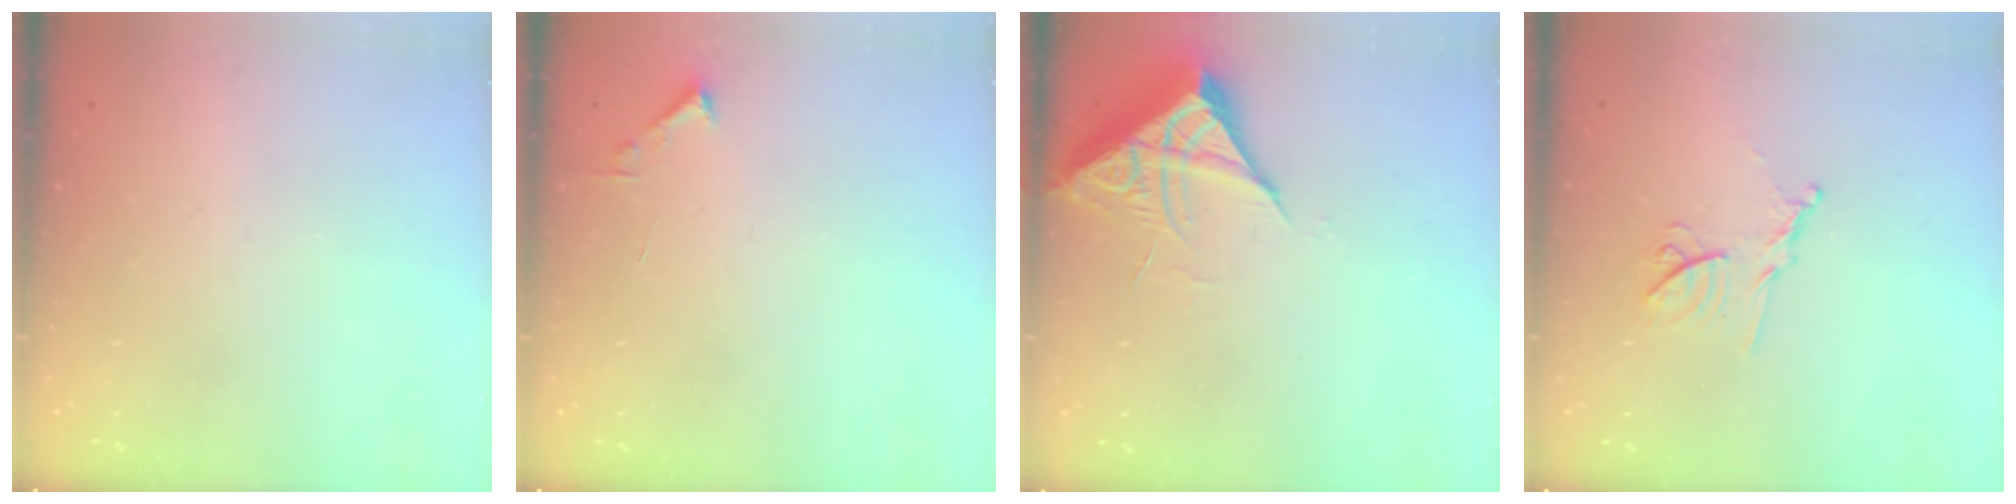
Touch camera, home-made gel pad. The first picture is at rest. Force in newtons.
{"total": 1.7, "press": 1.7, "slide": 0.2}
{"total": 6.9, "press": 6.9, "slide": 0.4}
{"total": 11.0, "press": 11.0, "slide": 0.4}